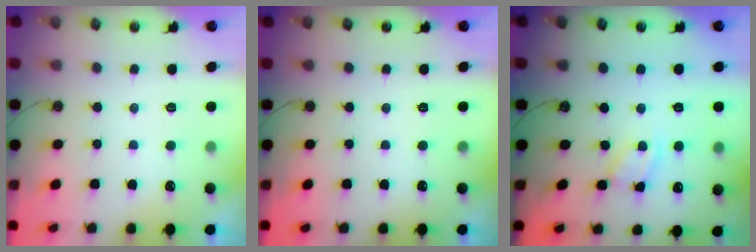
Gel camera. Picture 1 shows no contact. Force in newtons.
{"total": 0.0}
{"total": 2.7, "press": 2.7, "slide": 0.4}